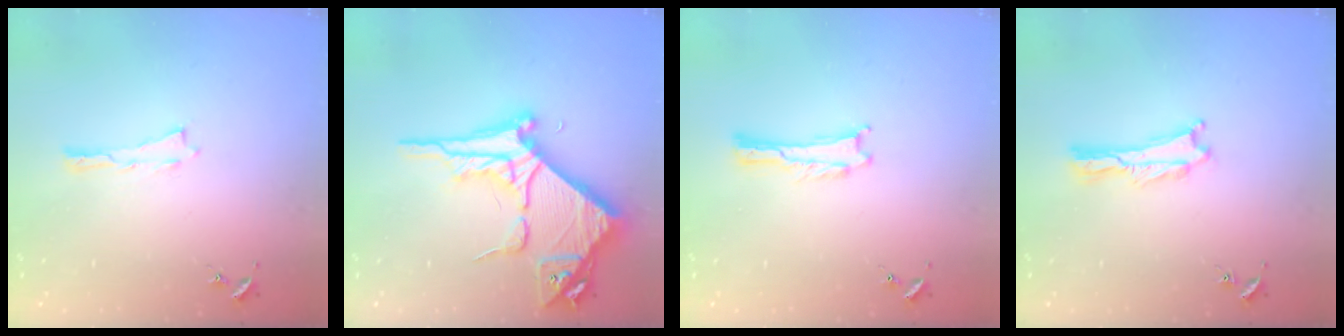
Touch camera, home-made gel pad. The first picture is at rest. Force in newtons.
{"total": 10.5, "press": 10.4, "slide": 1.2}
{"total": 0.0}
{"total": 0.7, "press": 0.7, "slide": 0.2}